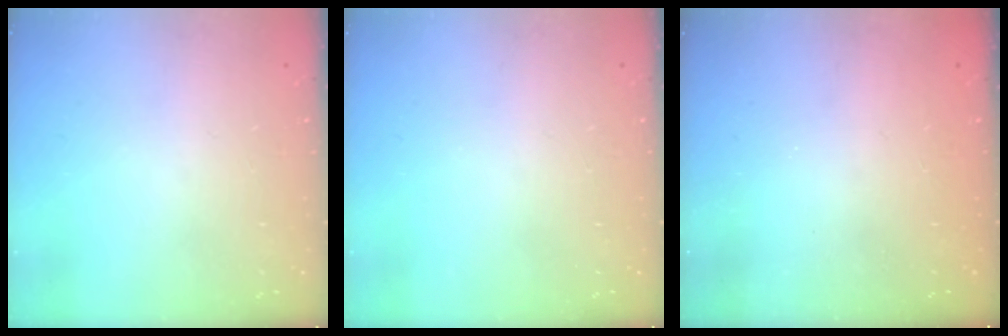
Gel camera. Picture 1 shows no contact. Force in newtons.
{"total": 0.0}
{"total": 2.3, "press": 2.2, "slide": 0.8}